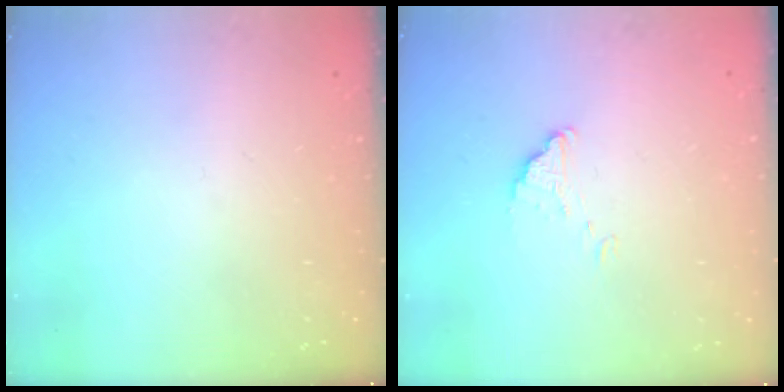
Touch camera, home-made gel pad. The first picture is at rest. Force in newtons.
{"total": 1.5, "press": 1.5, "slide": 0.1}